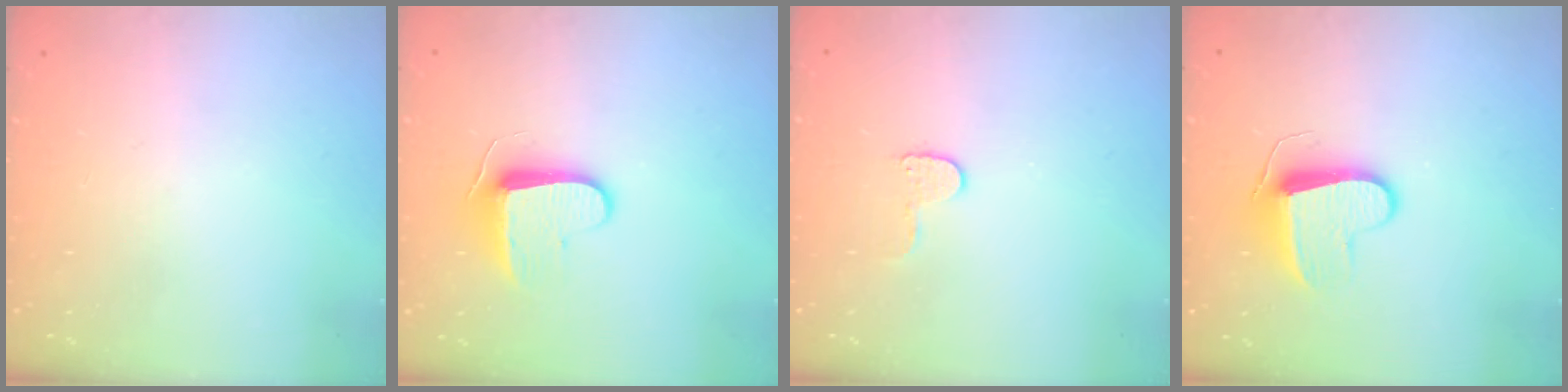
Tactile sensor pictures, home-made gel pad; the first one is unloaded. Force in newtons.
{"total": 8.7, "press": 8.7, "slide": 0.6}
{"total": 5.4, "press": 5.4, "slide": 0.5}
{"total": 9.1, "press": 9.1, "slide": 0.2}